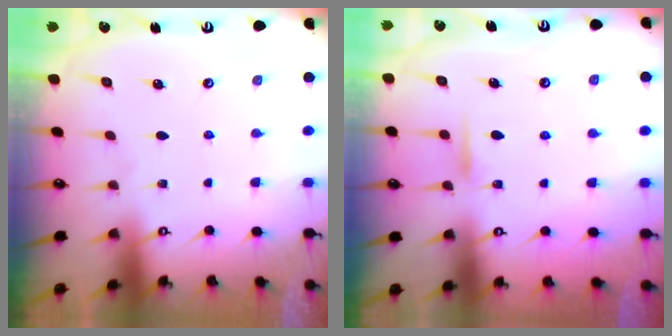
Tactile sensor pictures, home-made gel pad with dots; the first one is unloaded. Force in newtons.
{"total": 7.1, "press": 7.0, "slide": 0.7}